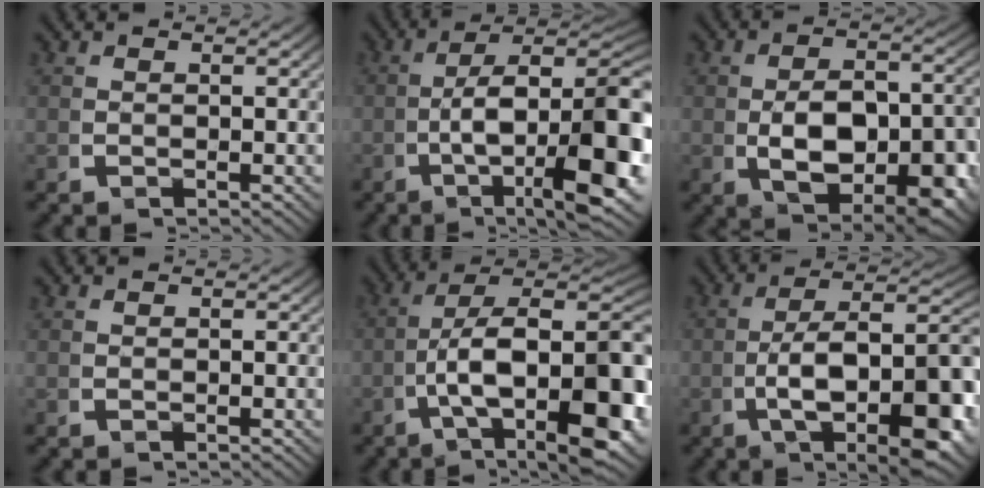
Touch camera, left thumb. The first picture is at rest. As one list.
[{"total": 13.4, "force": [-1.7, 6.7, 11.5], "torque": [-0.202, -0.057, -0.006]}, {"total": 10.9, "force": [-1.8, 6.7, 8.4], "torque": [-0.160, -0.048, -0.003]}, {"total": 0.0}, {"total": 15.4, "force": [-1.5, 8.5, 12.7], "torque": [-0.218, -0.066, -0.005]}, {"total": 12.5, "force": [-1.7, 5.9, 10.9], "torque": [-0.194, -0.039, -0.014]}]